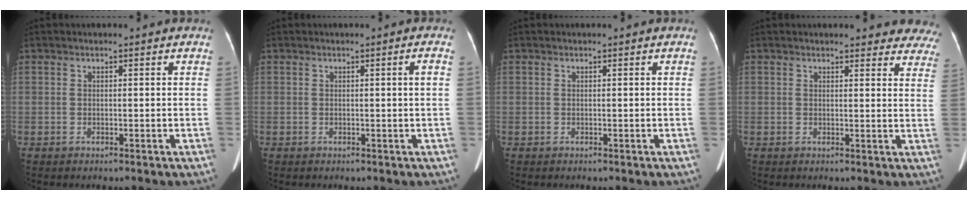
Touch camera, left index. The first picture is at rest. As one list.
[{"total": 1.1, "force": [0.1, -0.3, 1.0], "torque": [-0.014, 0.001, 0.002]}, {"total": 0.0}, {"total": 14.0, "force": [13.1, 3.5, 3.6], "torque": [0.001, -0.033, 0.119]}]